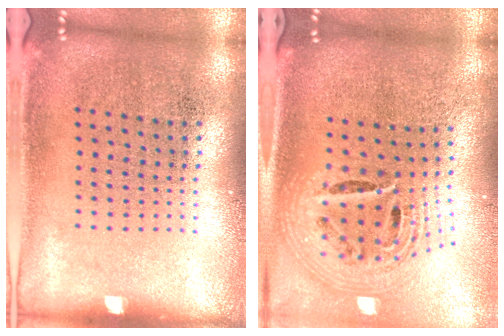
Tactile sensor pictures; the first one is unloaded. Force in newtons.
{"total": 2.6, "press": 1.9, "slide": 1.8}